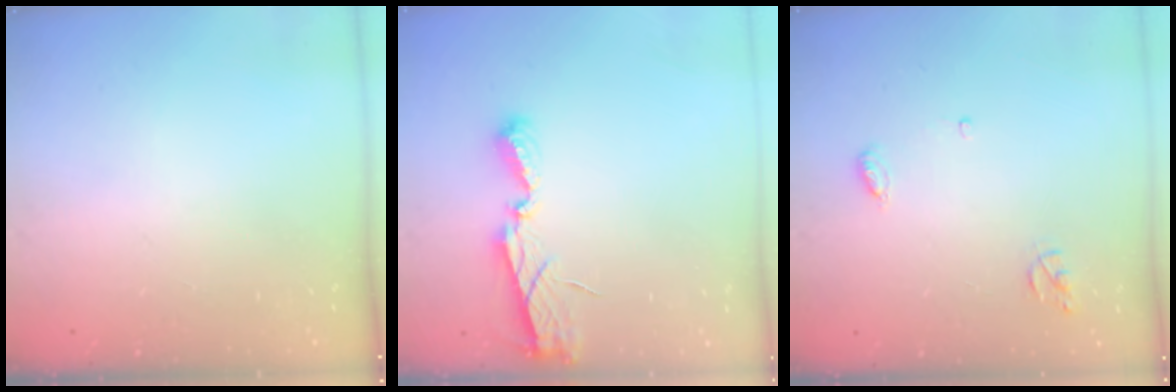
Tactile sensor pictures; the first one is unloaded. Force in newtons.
{"total": 6.2, "press": 6.2, "slide": 0.2}
{"total": 5.1, "press": 5.1, "slide": 0.4}